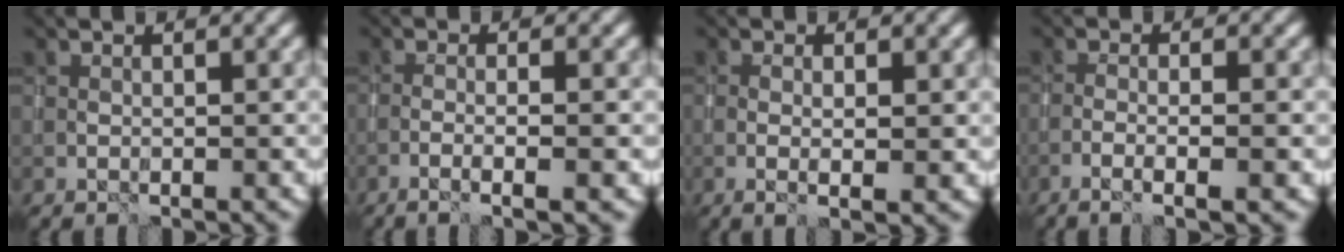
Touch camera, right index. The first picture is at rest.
{"total": 3.2, "force": [-1.4, 0.4, 2.9], "torque": [-0.046, 0.004, -0.034]}
{"total": 2.3, "force": [0.0, 0.2, 2.3], "torque": [-0.043, -0.004, 0.001]}
{"total": 3.0, "force": [-1.4, 0.3, 2.6], "torque": [-0.047, 0.002, -0.034]}